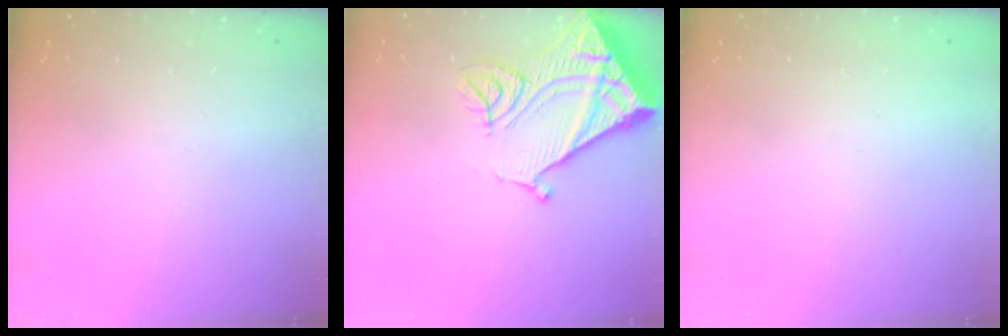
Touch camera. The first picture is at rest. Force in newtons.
{"total": 18.4, "press": 18.3, "slide": 2.4}
{"total": 1.5, "press": 1.5, "slide": 0.1}